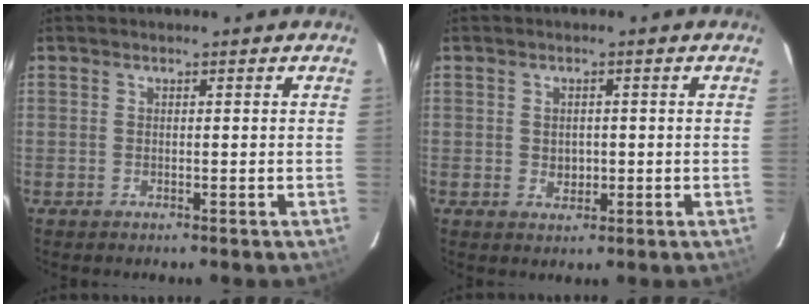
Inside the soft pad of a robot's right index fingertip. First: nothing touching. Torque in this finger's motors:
{"motor_torque": [-0.11, -0.03, -0.01, 0.00]}